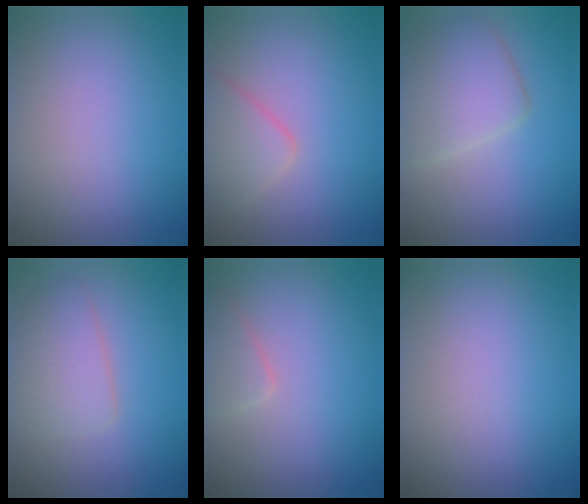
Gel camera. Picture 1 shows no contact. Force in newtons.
{"total": 2.7, "press": 2.7, "slide": 0.1}
{"total": 4.6, "press": 4.6, "slide": 0.4}
{"total": 3.2, "press": 3.2, "slide": 0.1}
{"total": 1.6, "press": 1.6, "slide": 0.0}
{"total": 0.0}